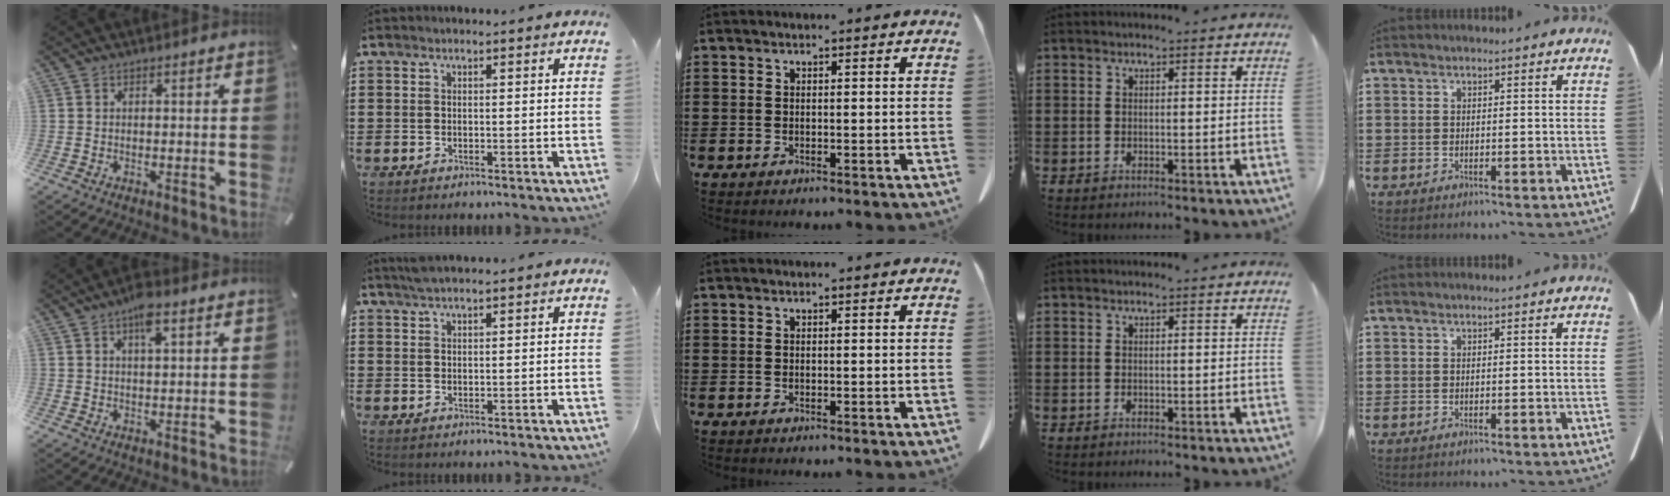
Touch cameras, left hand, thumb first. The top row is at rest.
{"thumb": {"total": 5.2, "force": [2.8, 1.7, 4.0], "torque": [-0.072, 0.000, 0.044]}, "index": {"total": 1.9, "force": [1.7, 0.1, 1.0], "torque": [-0.021, 0.000, 0.031]}}